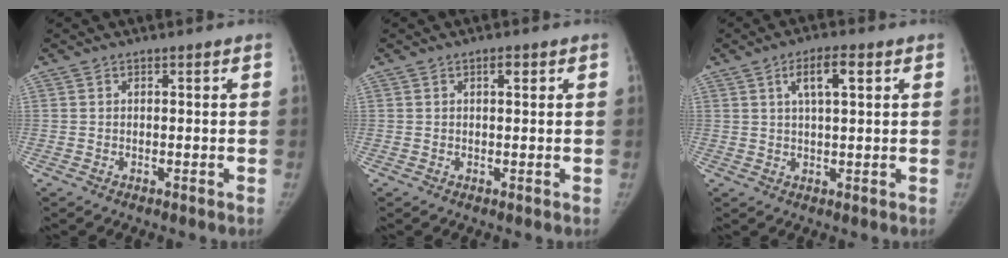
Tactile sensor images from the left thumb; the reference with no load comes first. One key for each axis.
{"total": 1.3, "fx": 0.6, "fy": 0.5, "fz": 1.1, "tx": -0.012, "ty": 0.002, "tz": 0.008}
{"total": 5.7, "fx": 2.3, "fy": 1.8, "fz": 5.0, "tx": -0.080, "ty": 0.003, "tz": 0.040}